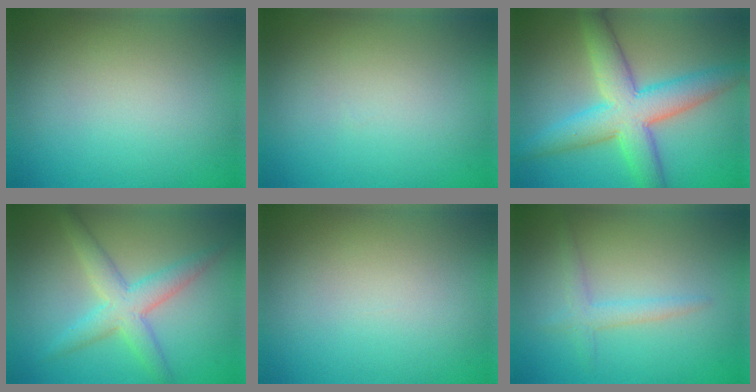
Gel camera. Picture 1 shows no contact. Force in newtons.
{"total": 0.0}
{"total": 7.7, "press": 7.7, "slide": 0.2}
{"total": 4.1, "press": 4.1, "slide": 0.0}
{"total": 0.0}
{"total": 1.8, "press": 1.8, "slide": 0.1}